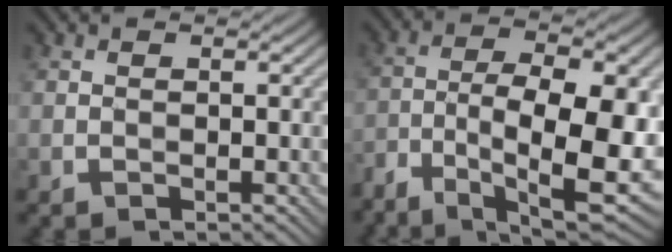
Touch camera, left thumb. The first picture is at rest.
{"total": 13.3, "force": [-5.6, 4.7, 11.1], "torque": [-0.184, -0.015, -0.091]}